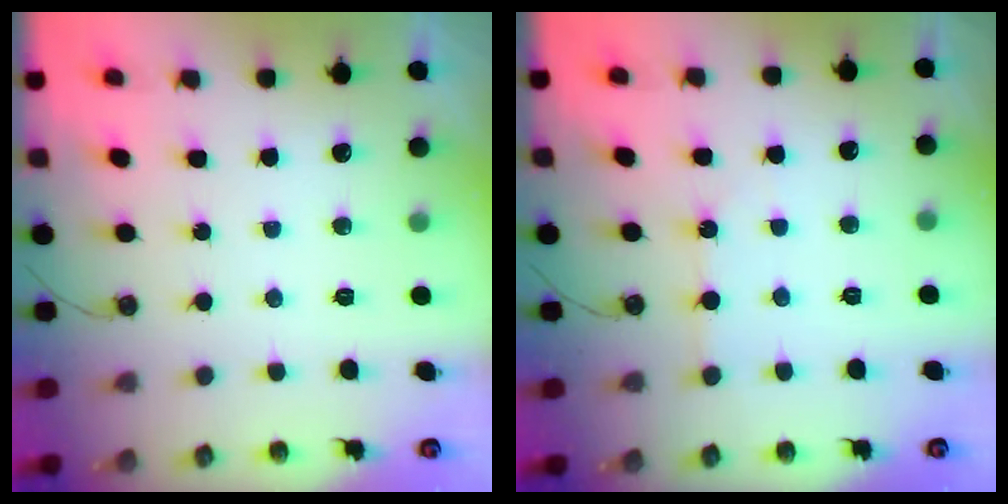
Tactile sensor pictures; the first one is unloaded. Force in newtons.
{"total": 2.7, "press": 2.7, "slide": 0.5}